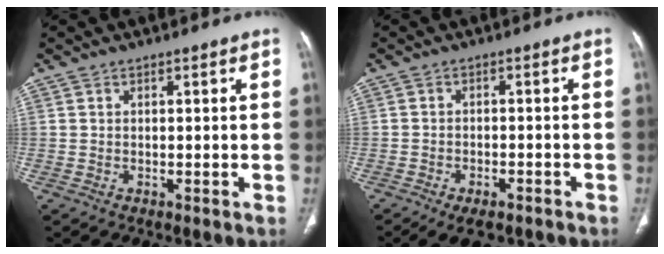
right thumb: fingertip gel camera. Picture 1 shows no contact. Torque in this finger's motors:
{"motor_torque": [4.06, 0.44, 0.80, -1.55, 0.07]}